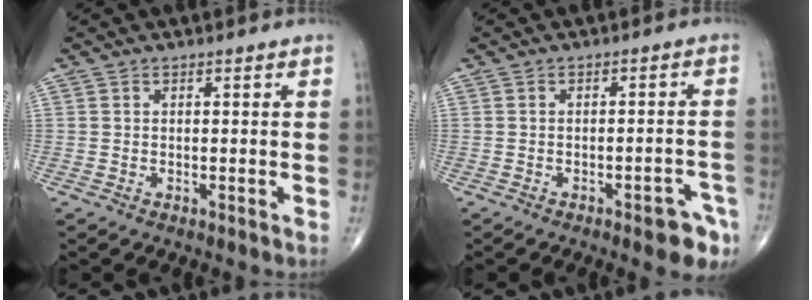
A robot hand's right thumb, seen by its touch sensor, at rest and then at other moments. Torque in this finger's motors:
{"motor_torque": [1.02, 1.17, 0.00, -0.13, 0.12]}